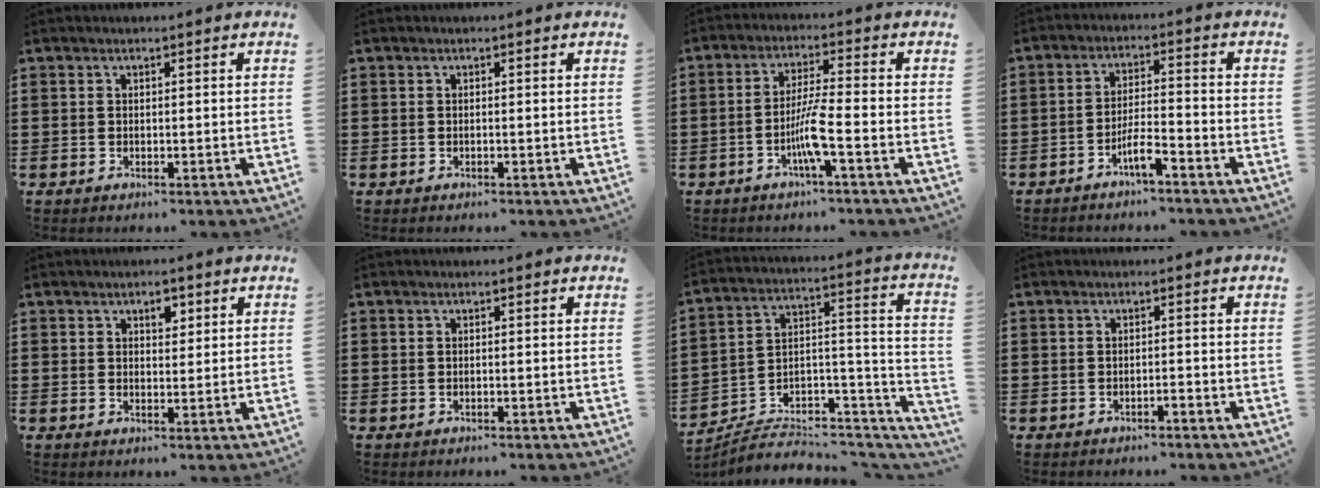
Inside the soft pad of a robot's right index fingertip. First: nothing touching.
{"total": 0.0}
{"total": 6.2, "force": [-2.6, 0.0, 5.6], "torque": [-0.117, -0.011, -0.053]}
{"total": 4.7, "force": [-3.4, 0.4, 3.3], "torque": [-0.071, -0.003, -0.065]}
{"total": 2.4, "force": [1.4, 1.3, 1.5], "torque": [-0.017, 0.000, 0.020]}
{"total": 0.0}
{"total": 4.1, "force": [-3.4, 1.9, 1.3], "torque": [-0.023, -0.007, -0.067]}
{"total": 0.8, "force": [-0.7, 0.0, 0.4], "torque": [-0.008, -0.002, -0.014]}